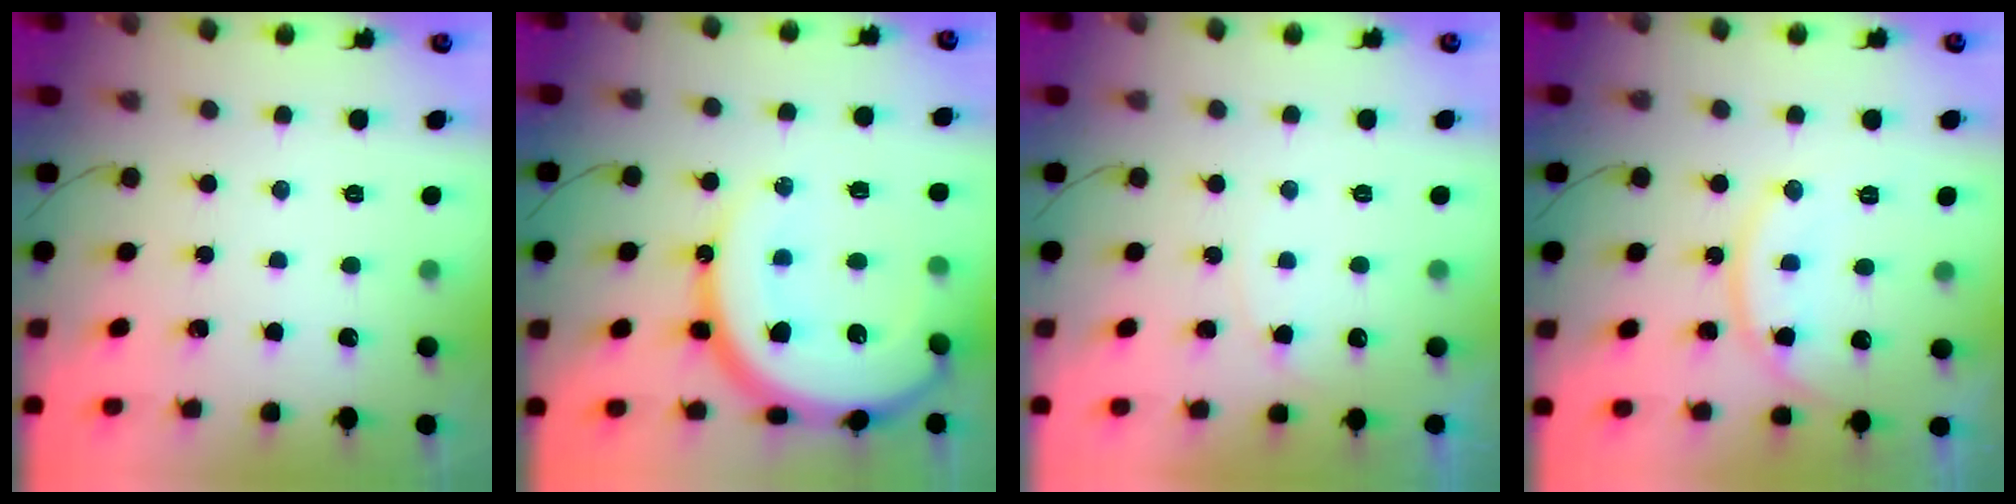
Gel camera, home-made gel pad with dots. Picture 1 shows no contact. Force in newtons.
{"total": 20.8, "press": 20.7, "slide": 2.0}
{"total": 5.6, "press": 5.5, "slide": 0.4}
{"total": 13.1, "press": 13.1, "slide": 0.4}